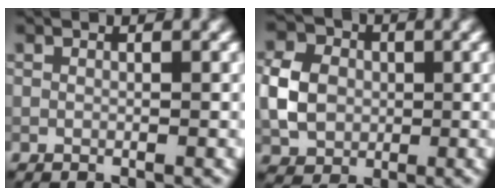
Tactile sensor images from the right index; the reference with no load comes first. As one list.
[{"total": 5.1, "force": [-0.2, 4.3, 2.9], "torque": [-0.058, 0.008, -0.010]}]